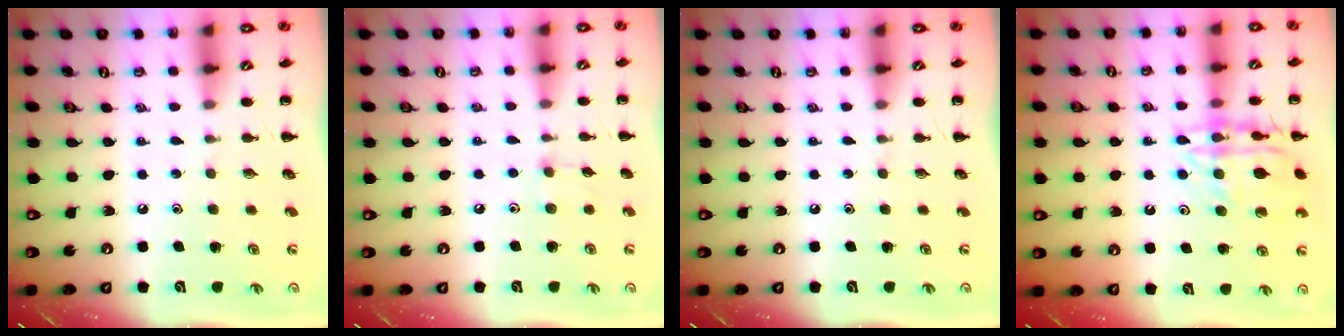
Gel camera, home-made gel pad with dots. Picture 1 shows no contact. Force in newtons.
{"total": 3.2, "press": 3.1, "slide": 1.0}
{"total": 0.0}
{"total": 15.9, "press": 15.9, "slide": 1.1}